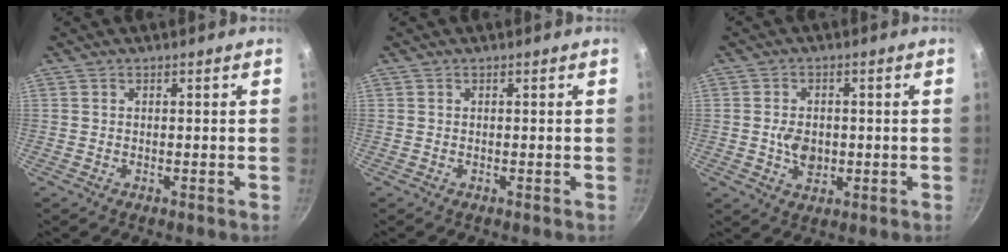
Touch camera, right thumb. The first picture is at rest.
{"total": 0.0}
{"total": 5.3, "force": [-0.4, 3.9, 3.6], "torque": [-0.049, 0.000, -0.006]}